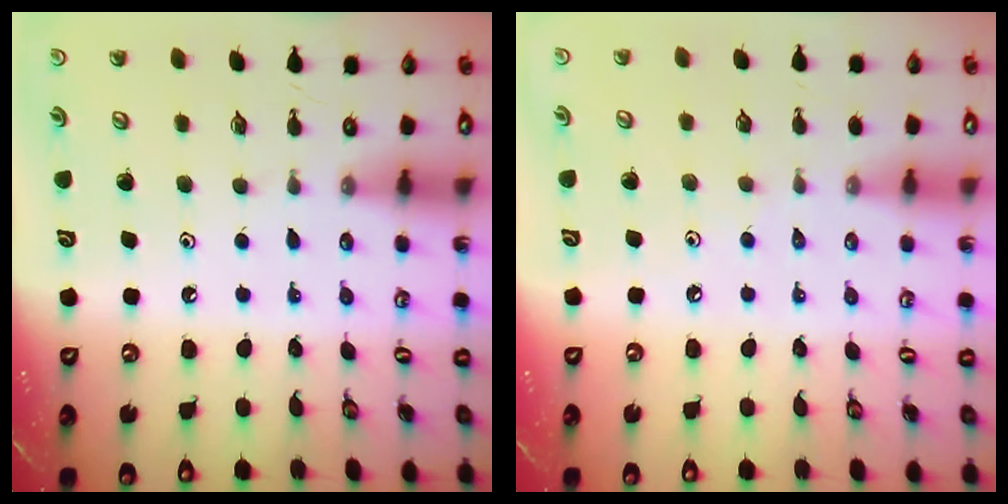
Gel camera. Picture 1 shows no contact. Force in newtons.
{"total": 1.5, "press": 1.5, "slide": 0.4}